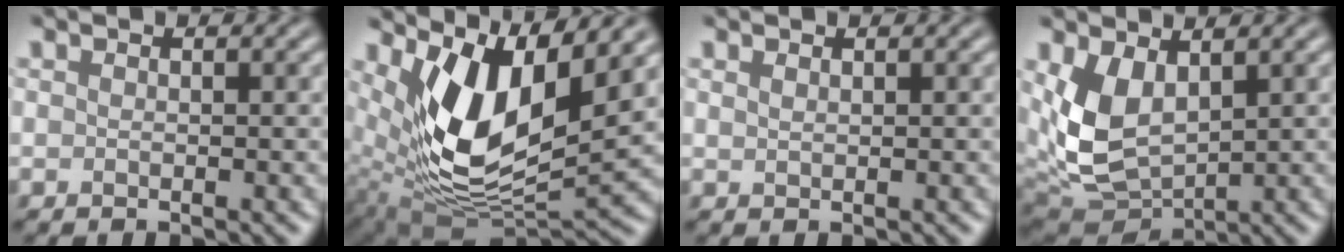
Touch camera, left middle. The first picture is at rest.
{"total": 10.2, "force": [3.8, 4.8, 8.2], "torque": [-0.156, -0.023, 0.077]}
{"total": 0.6, "force": [0.5, 0.2, 0.3], "torque": [-0.005, 0.000, 0.011]}
{"total": 6.4, "force": [1.5, 3.8, 5.0], "torque": [-0.118, -0.013, 0.034]}